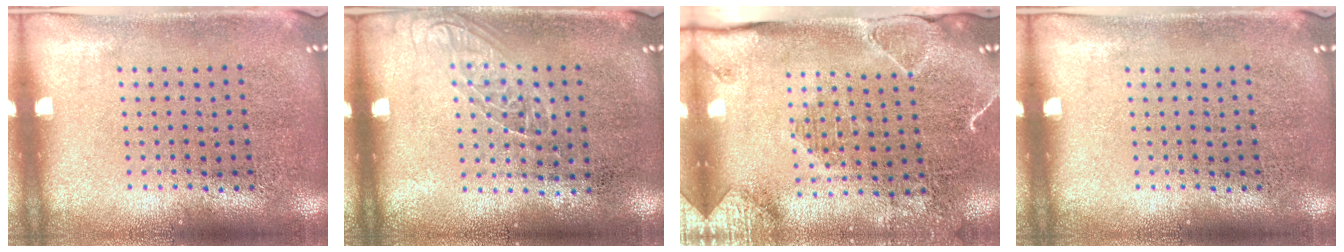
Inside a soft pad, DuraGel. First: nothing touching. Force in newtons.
{"total": 1.2, "press": 1.1, "slide": 0.5}
{"total": 2.0, "press": 2.0, "slide": 0.1}
{"total": 0.0}